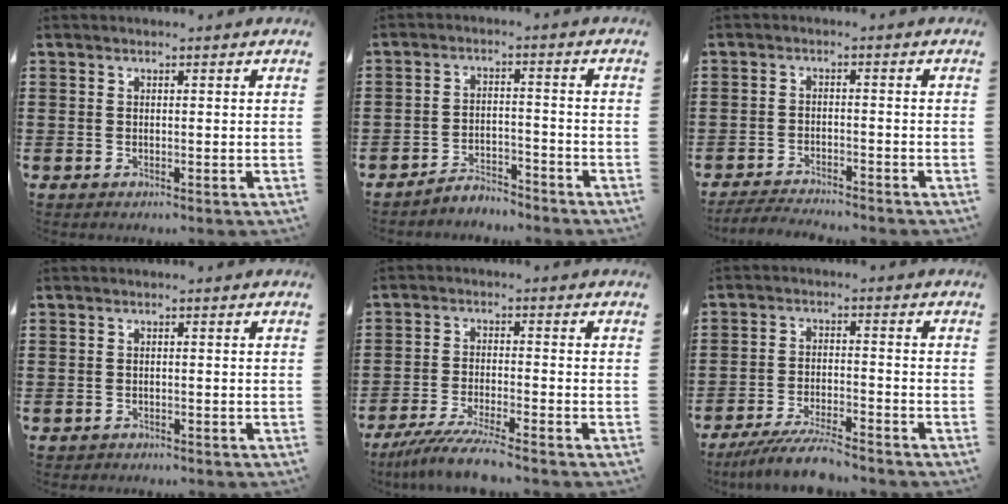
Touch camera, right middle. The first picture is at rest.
{"total": 3.9, "force": [-3.8, 0.5, 0.0], "torque": [-0.005, 0.005, -0.081]}
{"total": 3.2, "force": [-3.1, 0.1, 0.5], "torque": [-0.018, -0.002, -0.068]}
{"total": 0.5, "force": [-0.5, 0.1, 0.0], "torque": [-0.002, 0.001, -0.011]}
{"total": 5.9, "force": [-5.3, -0.4, 2.7], "torque": [-0.069, -0.025, -0.104]}
{"total": 6.2, "force": [-5.6, 0.3, 2.6], "torque": [-0.058, -0.012, -0.108]}